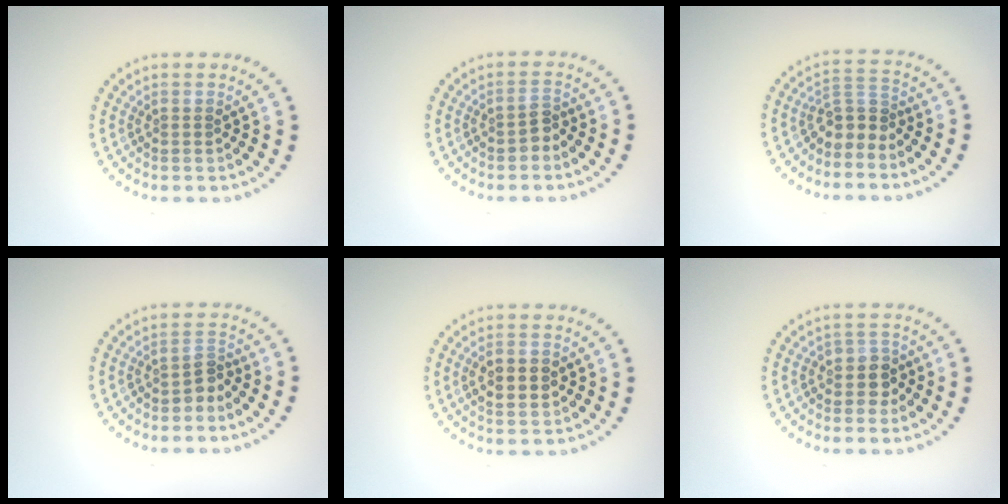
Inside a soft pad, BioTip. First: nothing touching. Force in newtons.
{"total": 1.3, "press": 1.1, "slide": 0.7}
{"total": 2.8, "press": 2.1, "slide": 1.9}
{"total": 1.6, "press": 1.3, "slide": 1.0}
{"total": 2.6, "press": 2.6, "slide": 0.0}
{"total": 2.1, "press": 1.9, "slide": 0.9}